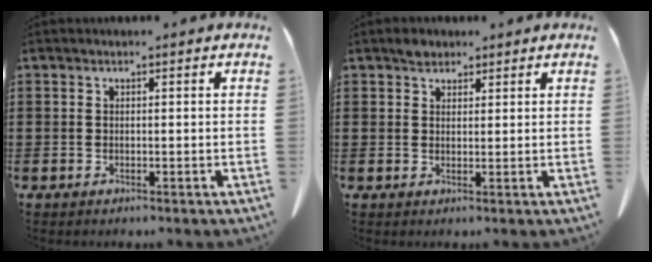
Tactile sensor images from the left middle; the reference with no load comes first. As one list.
[{"total": 2.2, "force": [1.8, 1.2, 0.5], "torque": [-0.006, -0.001, 0.034]}]